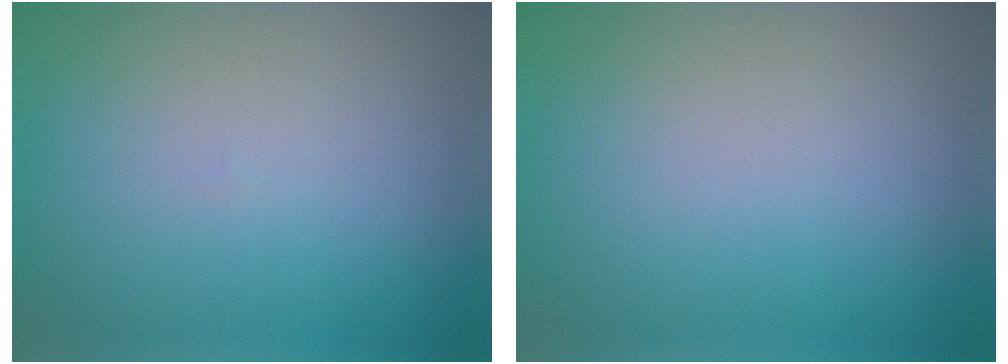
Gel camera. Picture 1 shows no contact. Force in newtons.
{"total": 0.0}